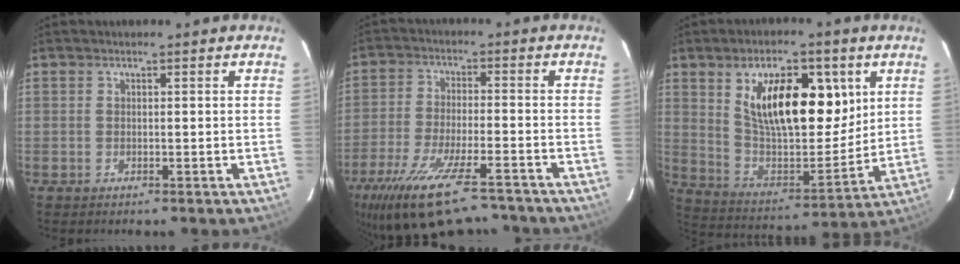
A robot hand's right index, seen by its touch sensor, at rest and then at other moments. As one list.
[{"total": 18.7, "force": [-14.1, 5.0, 11.2], "torque": [-0.224, -0.049, -0.230]}, {"total": 18.7, "force": [7.0, 8.7, 15.0], "torque": [-0.250, 0.004, 0.131]}]